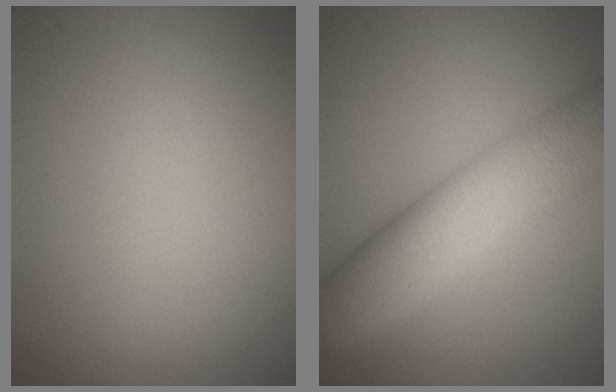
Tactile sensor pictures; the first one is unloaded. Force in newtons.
{"total": 9.4, "press": 9.4, "slide": 0.2}